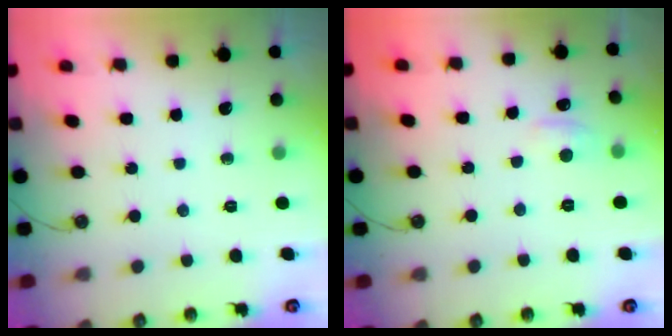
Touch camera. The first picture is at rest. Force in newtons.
{"total": 0.8, "press": 0.1, "slide": 0.8}